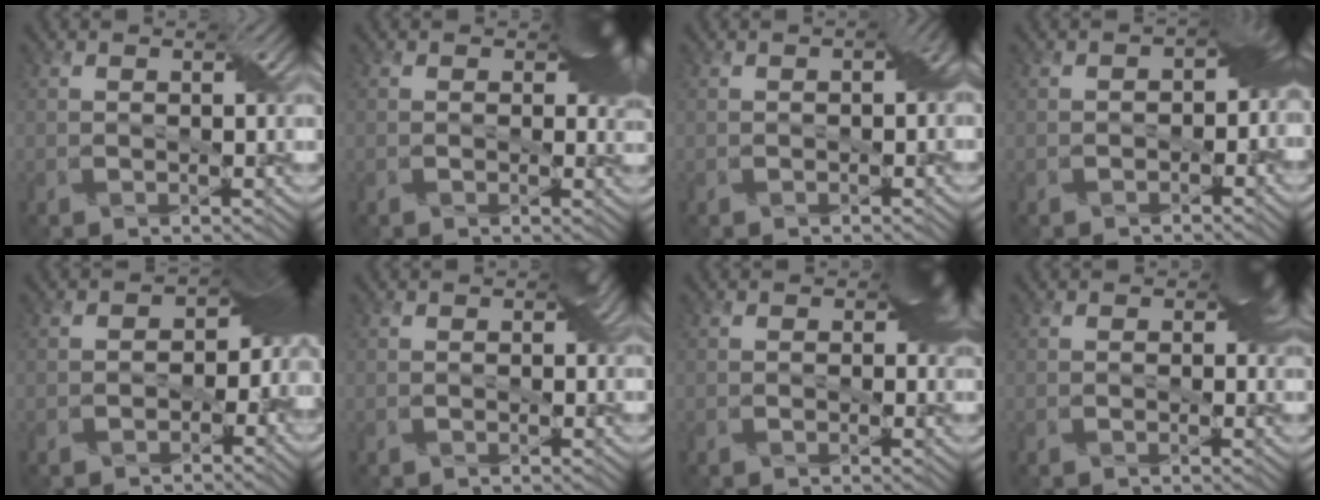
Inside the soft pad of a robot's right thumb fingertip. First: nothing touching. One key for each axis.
{"total": 4.9, "fx": 0.8, "fy": 3.3, "fz": 3.5, "tx": -0.040, "ty": -0.002, "tz": 0.008}
{"total": 3.0, "fx": -0.3, "fy": 1.6, "fz": 2.5, "tx": -0.031, "ty": -0.002, "tz": -0.004}
{"total": 5.0, "fx": -1.2, "fy": 3.3, "fz": 3.6, "tx": -0.035, "ty": -0.008, "tz": -0.019}
{"total": 8.1, "fx": -2.0, "fy": 6.1, "fz": 4.9, "tx": -0.019, "ty": -0.018, "tz": -0.026}
{"total": 1.8, "fx": 0.1, "fy": 1.3, "fz": 1.3, "tx": -0.017, "ty": -0.002, "tz": 0.000}
{"total": 3.8, "fx": 0.3, "fy": 2.7, "fz": 2.7, "tx": -0.025, "ty": 0.000, "tz": 0.002}
{"total": 3.4, "fx": 0.4, "fy": 2.3, "fz": 2.5, "tx": -0.024, "ty": 0.000, "tz": 0.003}